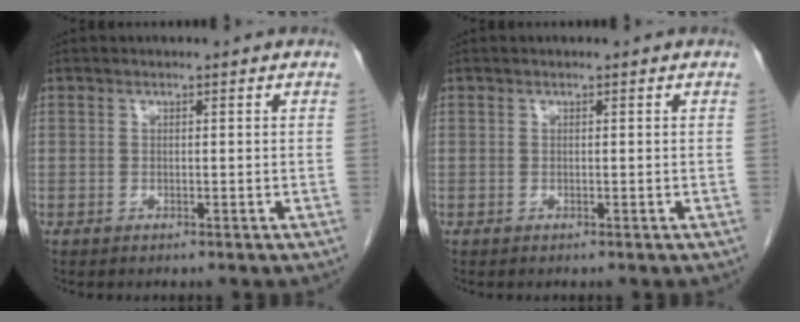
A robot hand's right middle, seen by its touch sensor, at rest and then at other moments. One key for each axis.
{"total": 0.0}